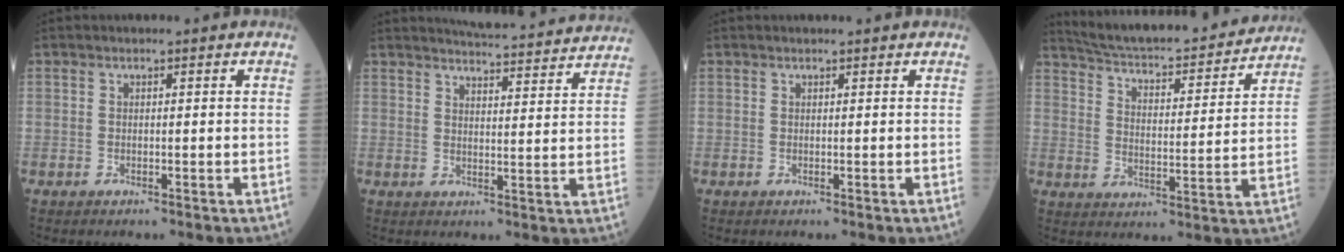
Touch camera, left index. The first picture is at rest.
{"total": 15.7, "force": [15.1, 0.8, 4.2], "torque": [-0.053, -0.017, 0.178]}
{"total": 1.1, "force": [1.1, 0.0, 0.3], "torque": [-0.006, 0.006, 0.014]}
{"total": 20.6, "force": [19.2, 2.5, 7.1], "torque": [-0.112, -0.012, 0.267]}